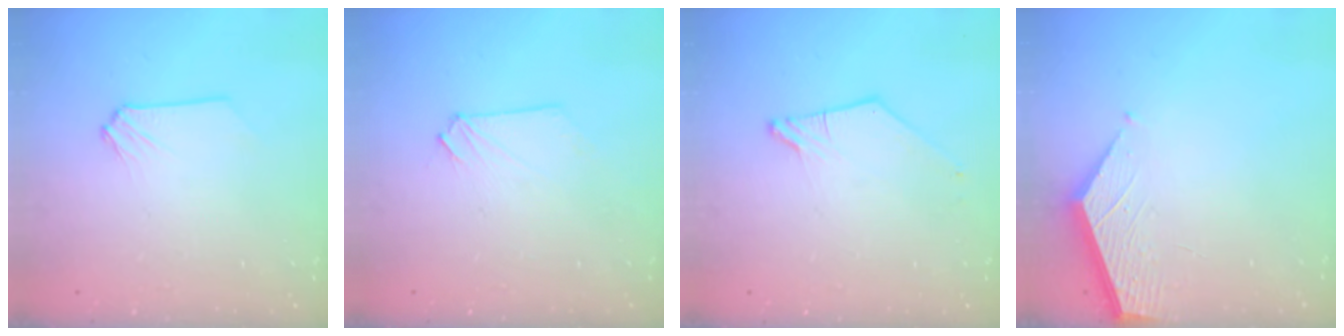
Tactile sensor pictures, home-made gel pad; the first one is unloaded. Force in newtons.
{"total": 0.9, "press": 0.9, "slide": 0.2}
{"total": 1.0, "press": 1.0, "slide": 0.1}
{"total": 1.9, "press": 1.9, "slide": 0.2}